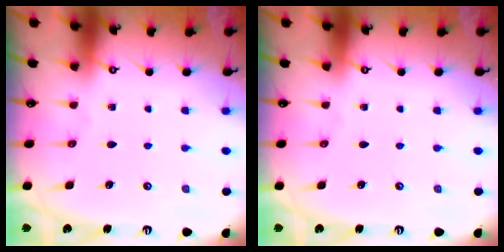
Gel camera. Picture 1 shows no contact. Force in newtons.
{"total": 0.0}